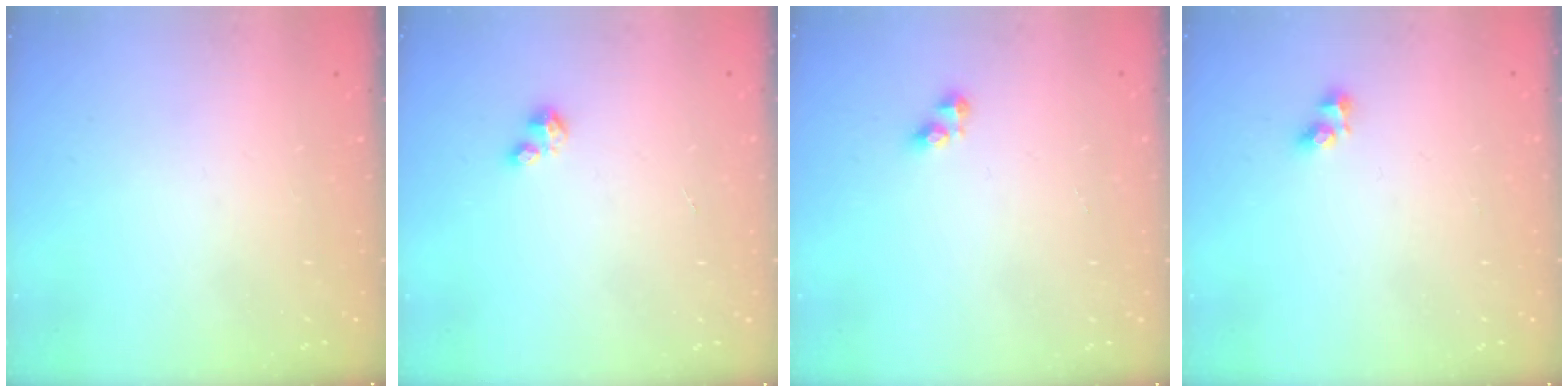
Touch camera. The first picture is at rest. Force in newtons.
{"total": 2.2, "press": 2.2, "slide": 0.4}
{"total": 4.0, "press": 4.0, "slide": 0.5}
{"total": 2.4, "press": 2.4, "slide": 0.2}